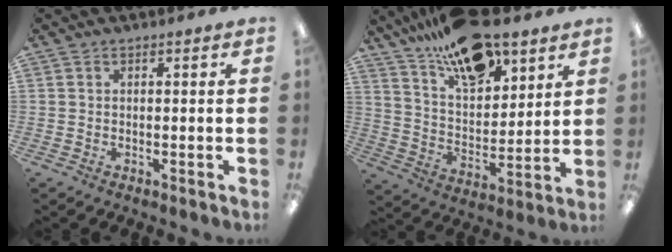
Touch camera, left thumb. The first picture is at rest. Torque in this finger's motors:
{"motor_torque": [1.72, 1.45, 1.45, -1.32, 0.14]}